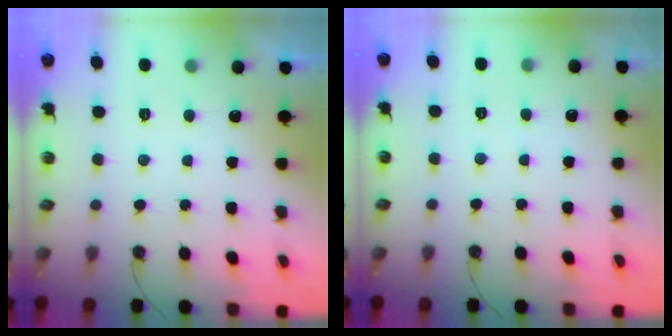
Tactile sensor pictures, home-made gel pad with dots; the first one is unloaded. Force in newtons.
{"total": 1.7, "press": 1.6, "slide": 0.3}